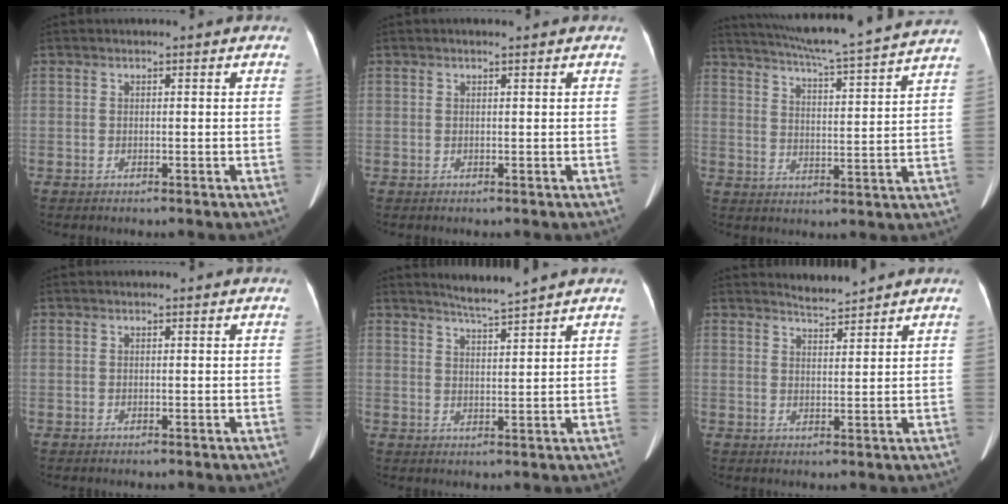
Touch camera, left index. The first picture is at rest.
{"total": 0.9, "force": [0.7, 0.0, 0.5], "torque": [-0.010, 0.008, 0.014]}
{"total": 21.9, "force": [19.9, -0.9, 9.2], "torque": [-0.158, -0.019, 0.266]}
{"total": 0.0}
{"total": 3.8, "force": [3.4, -1.4, 1.0], "torque": [-0.022, -0.010, 0.068]}
{"total": 2.6, "force": [2.5, -0.5, -0.1], "torque": [-0.004, -0.003, 0.052]}